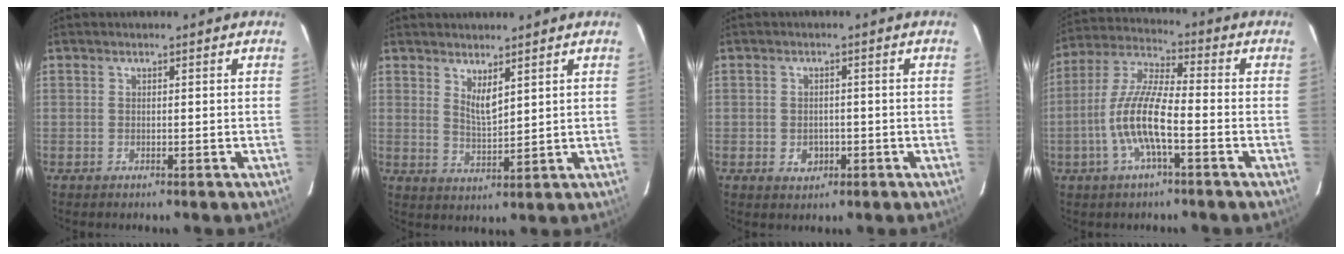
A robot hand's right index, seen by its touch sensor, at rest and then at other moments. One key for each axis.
{"total": 3.9, "fx": 2.6, "fy": 0.9, "fz": 2.8, "tx": -0.048, "ty": -0.009, "tz": 0.047}
{"total": 3.3, "fx": -1.0, "fy": 2.7, "fz": 1.5, "tx": -0.029, "ty": 0.003, "tz": -0.007}
{"total": 11.2, "fx": -3.6, "fy": 2.2, "fz": 10.4, "tx": -0.220, "ty": 0.002, "tz": -0.071}